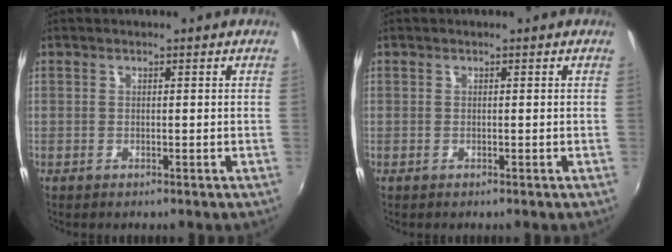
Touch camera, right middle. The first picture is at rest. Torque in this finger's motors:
{"motor_torque": [0.11, -0.01, 0.00, 0.00]}